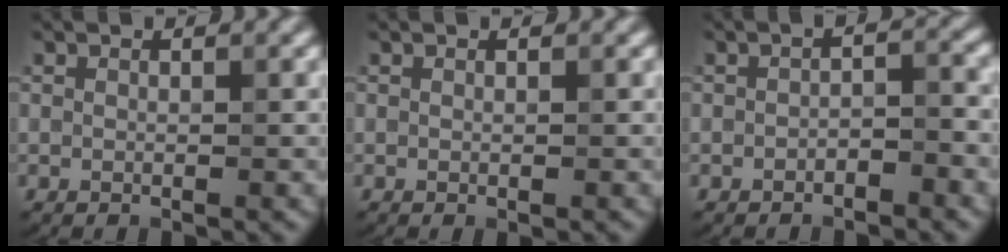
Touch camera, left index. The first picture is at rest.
{"total": 0.0}
{"total": 1.7, "force": [-1.1, 0.6, 1.2], "torque": [-0.021, 0.005, -0.020]}